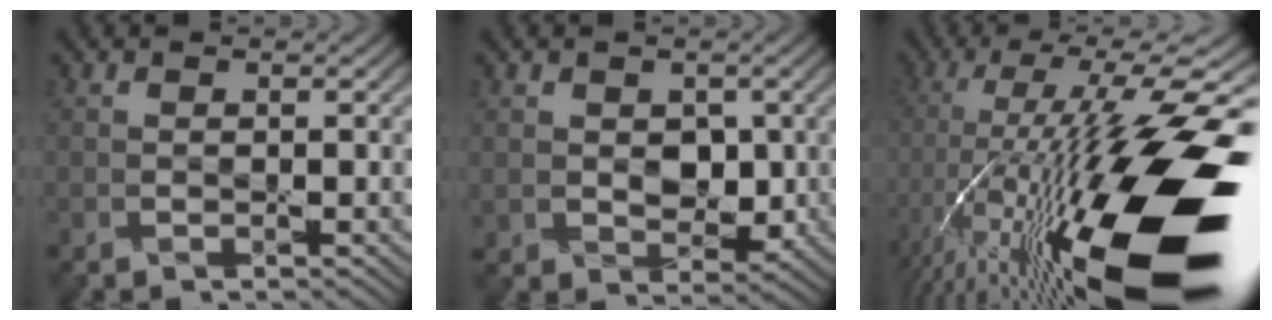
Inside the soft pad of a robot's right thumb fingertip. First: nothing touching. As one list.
[{"total": 4.1, "force": [0.4, 3.4, 2.4], "torque": [-0.055, -0.014, 0.011]}, {"total": 21.1, "force": [-7.4, 6.5, 18.7], "torque": [-0.339, 0.009, -0.138]}]